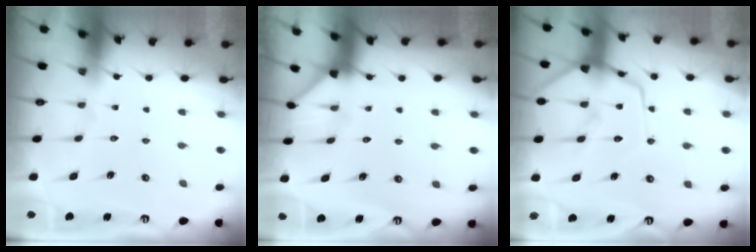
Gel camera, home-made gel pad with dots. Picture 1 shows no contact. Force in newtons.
{"total": 2.0, "press": 2.0, "slide": 0.1}
{"total": 14.6, "press": 14.6, "slide": 1.2}